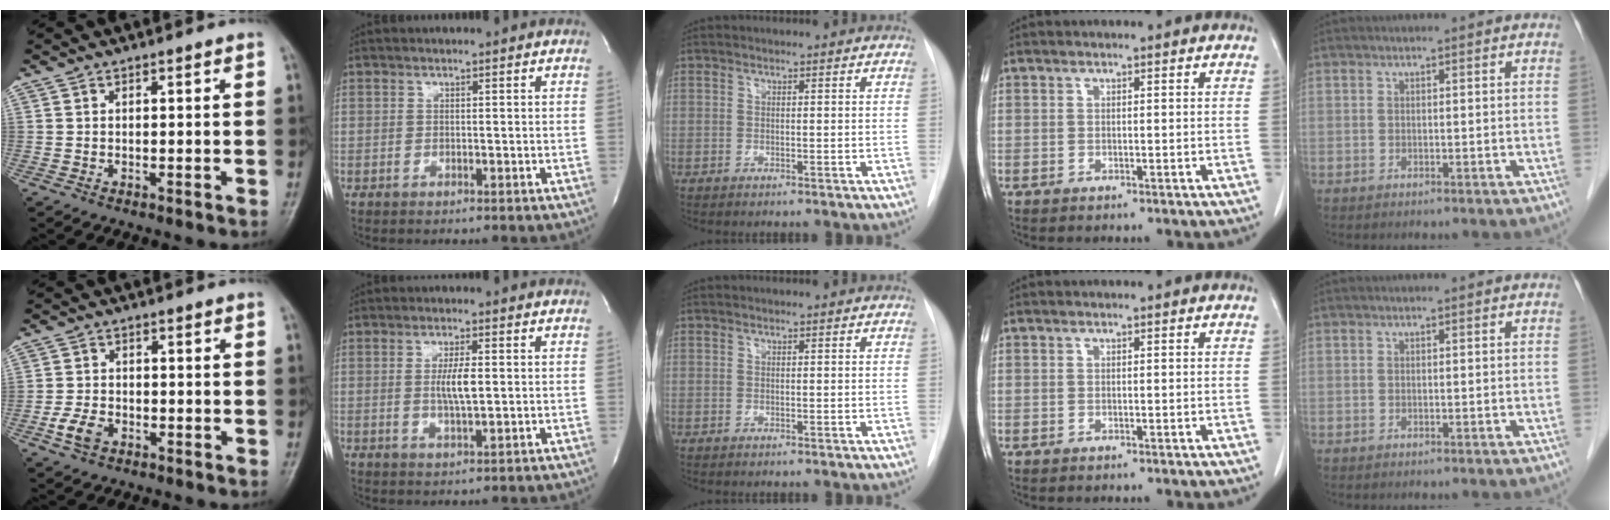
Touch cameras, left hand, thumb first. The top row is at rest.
{"thumb": {"total": 4.4, "force": [-2.1, 2.9, 2.6], "torque": [-0.050, 0.009, -0.042]}, "index": {"total": 4.6, "force": [0.2, 0.8, 4.6], "torque": [-0.086, -0.002, 0.002]}}